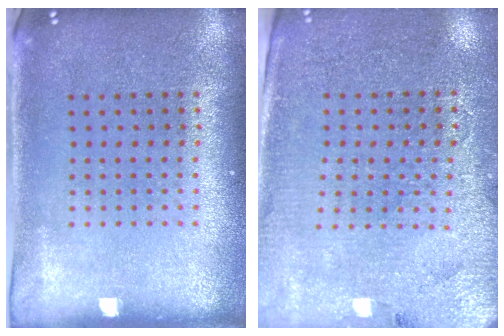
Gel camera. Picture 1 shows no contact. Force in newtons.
{"total": 3.0, "press": 2.8, "slide": 1.0}